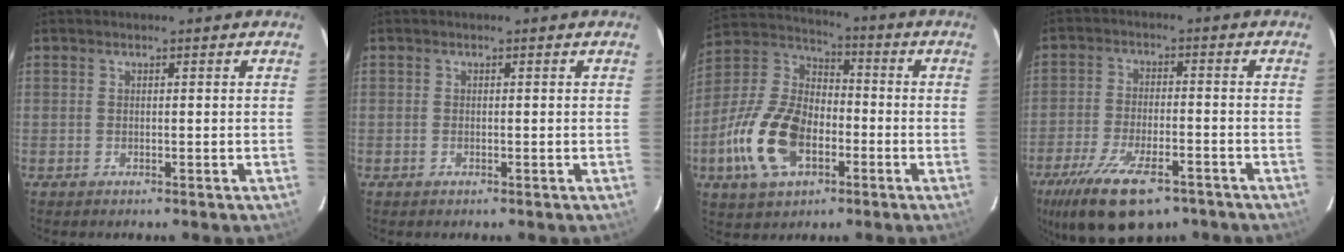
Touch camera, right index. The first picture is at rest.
{"total": 0.0}
{"total": 17.4, "force": [-6.2, 10.3, 12.5], "torque": [-0.276, 0.006, -0.112]}
{"total": 15.9, "force": [-10.5, 6.2, 10.1], "torque": [-0.218, -0.035, -0.176]}